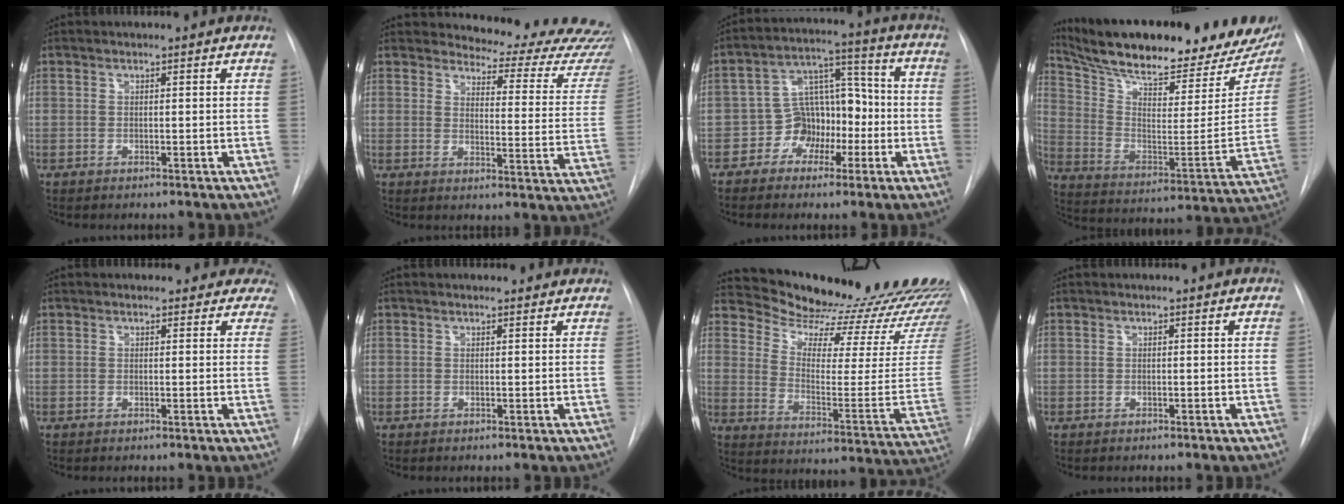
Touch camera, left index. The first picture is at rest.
{"total": 18.3, "force": [17.8, 3.1, 3.3], "torque": [-0.016, -0.113, 0.180]}
{"total": 8.6, "force": [-3.2, 6.8, 4.1], "torque": [-0.067, 0.044, -0.052]}
{"total": 28.0, "force": [23.6, 5.9, 13.8], "torque": [-0.225, -0.044, 0.333]}
{"total": 6.3, "force": [5.5, 3.0, 0.5], "torque": [0.034, -0.005, 0.035]}
{"total": 2.9, "force": [2.7, 0.9, 0.5], "torque": [-0.007, 0.011, 0.023]}
{"total": 25.4, "force": [24.5, 2.8, 5.8], "torque": [-0.090, -0.134, 0.308]}
{"total": 0.0}